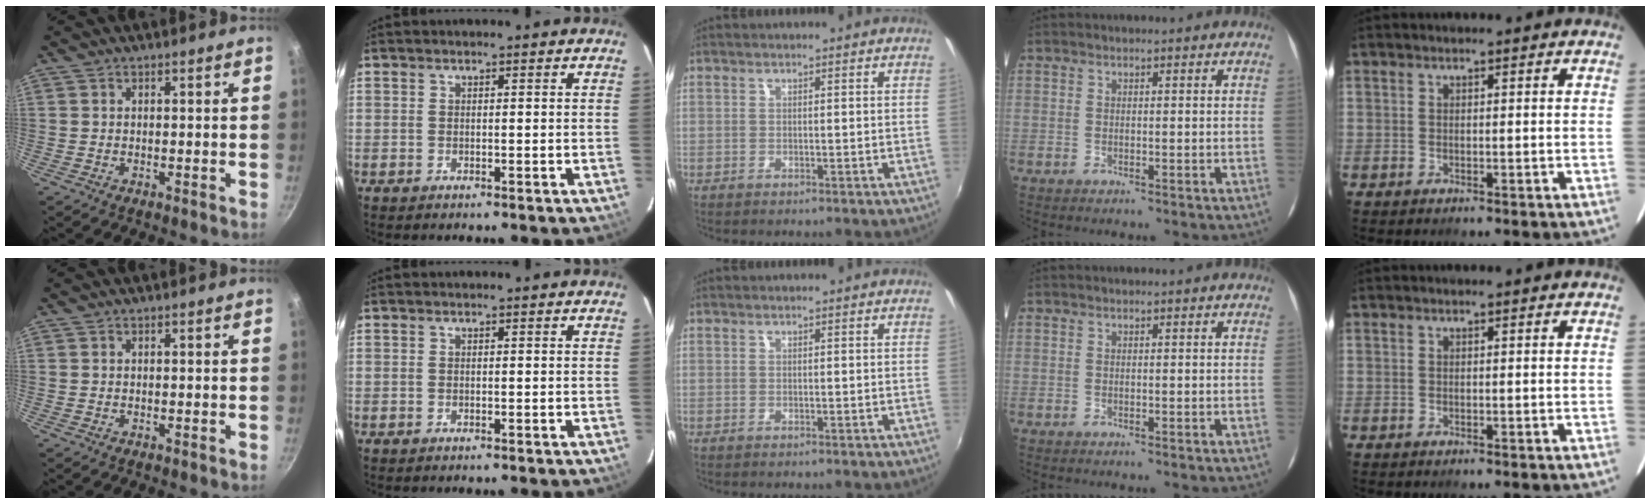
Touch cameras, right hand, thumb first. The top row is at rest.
{}